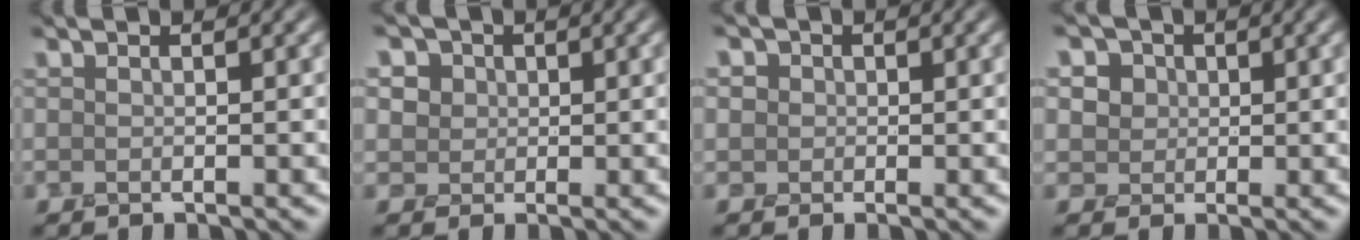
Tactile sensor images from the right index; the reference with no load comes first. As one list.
[{"total": 4.7, "force": [1.9, 3.9, 1.7], "torque": [-0.035, 0.008, 0.018]}, {"total": 2.1, "force": [0.3, 1.9, 0.7], "torque": [-0.005, 0.005, -0.009]}, {"total": 5.0, "force": [1.9, 4.2, 1.9], "torque": [-0.034, 0.011, 0.017]}]